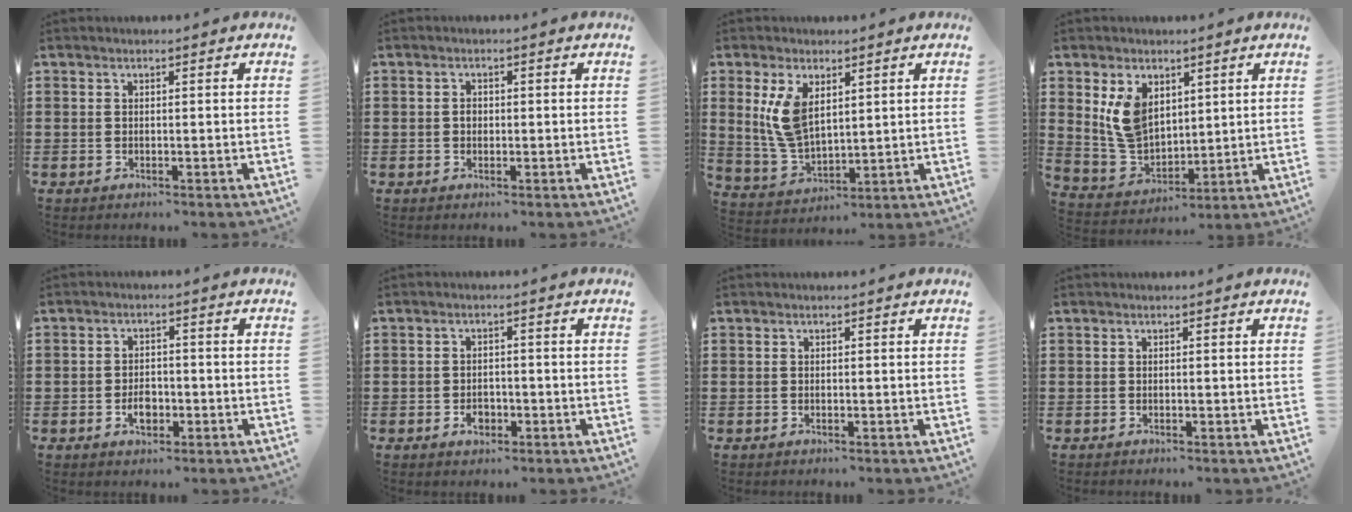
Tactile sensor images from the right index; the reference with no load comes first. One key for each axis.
{"total": 1.2, "fx": -0.1, "fy": 0.9, "fz": 0.8, "tx": -0.017, "ty": 0.004, "tz": -0.003}
{"total": 7.2, "fx": 2.5, "fy": 4.0, "fz": 5.5, "tx": -0.130, "ty": 0.002, "tz": 0.044}
{"total": 8.0, "fx": 3.4, "fy": 5.7, "fz": 4.6, "tx": -0.129, "ty": 0.005, "tz": 0.061}
{"total": 3.2, "fx": -1.2, "fy": 2.0, "fz": 2.2, "tx": -0.034, "ty": -0.005, "tz": -0.023}
{"total": 2.5, "fx": -1.2, "fy": 1.5, "fz": 1.5, "tx": -0.023, "ty": -0.006, "tz": -0.025}
{"total": 0.0}
{"total": 0.0}